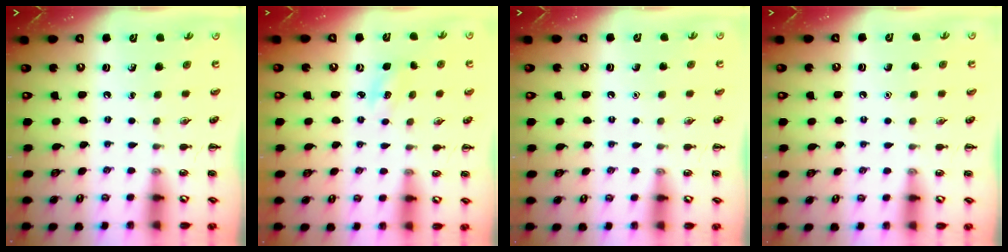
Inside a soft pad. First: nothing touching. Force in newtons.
{"total": 3.5, "press": 3.4, "slide": 1.0}
{"total": 1.6, "press": 1.6, "slide": 0.1}
{"total": 1.5, "press": 1.5, "slide": 0.2}